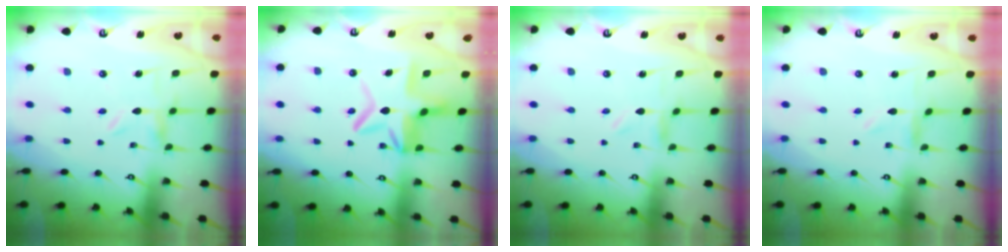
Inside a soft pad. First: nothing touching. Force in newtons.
{"total": 10.5, "press": 10.4, "slide": 1.3}
{"total": 0.0}
{"total": 0.0}